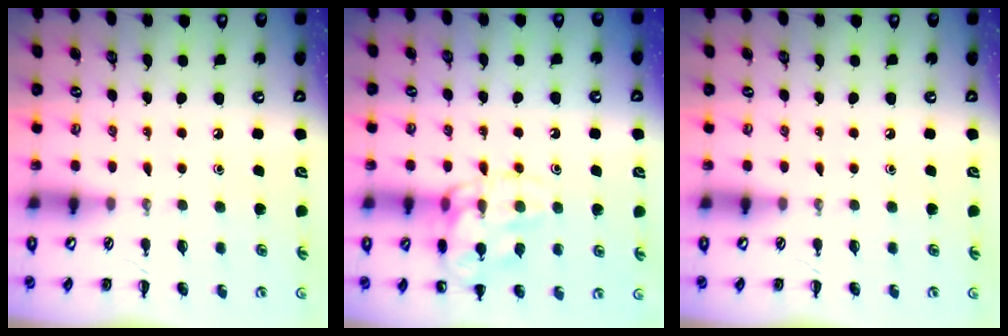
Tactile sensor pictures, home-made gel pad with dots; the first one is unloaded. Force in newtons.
{"total": 14.1, "press": 14.1, "slide": 1.1}
{"total": 0.0}